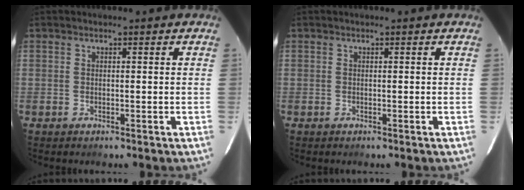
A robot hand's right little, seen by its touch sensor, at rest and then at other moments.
{"total": 0.0}